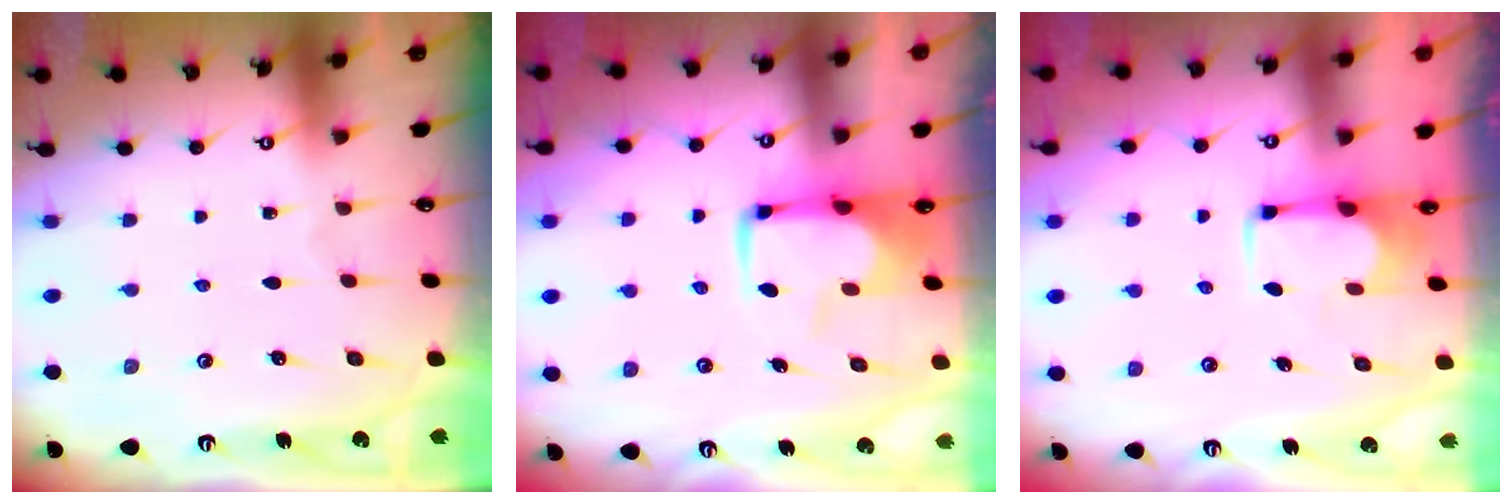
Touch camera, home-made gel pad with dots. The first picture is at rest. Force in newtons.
{"total": 0.8, "press": 0.5, "slide": 0.6}
{"total": 1.8, "press": 1.6, "slide": 0.9}